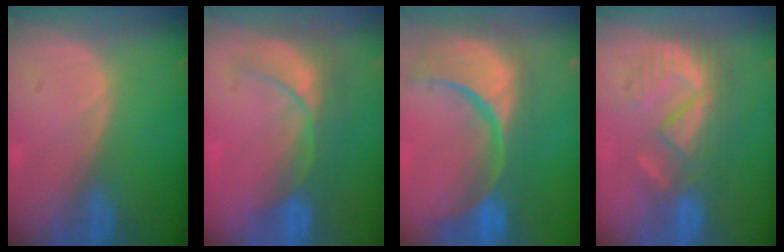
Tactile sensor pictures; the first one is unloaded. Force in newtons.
{"total": 8.6, "press": 7.6, "slide": 4.0}
{"total": 15.4, "press": 12.2, "slide": 9.5}
{"total": 9.5, "press": 8.1, "slide": 5.0}